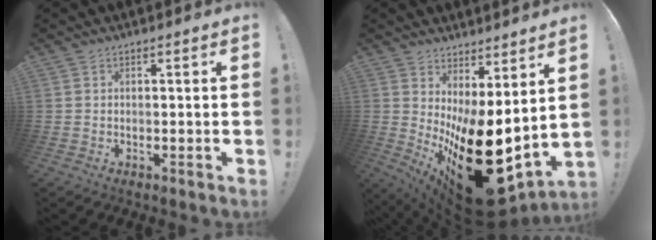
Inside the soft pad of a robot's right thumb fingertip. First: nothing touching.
{"total": 23.6, "force": [-6.1, 9.7, 20.6], "torque": [-0.289, 0.002, -0.070]}